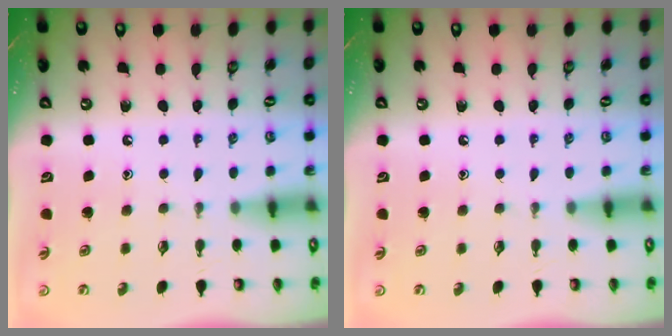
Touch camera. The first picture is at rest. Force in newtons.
{"total": 0.0}